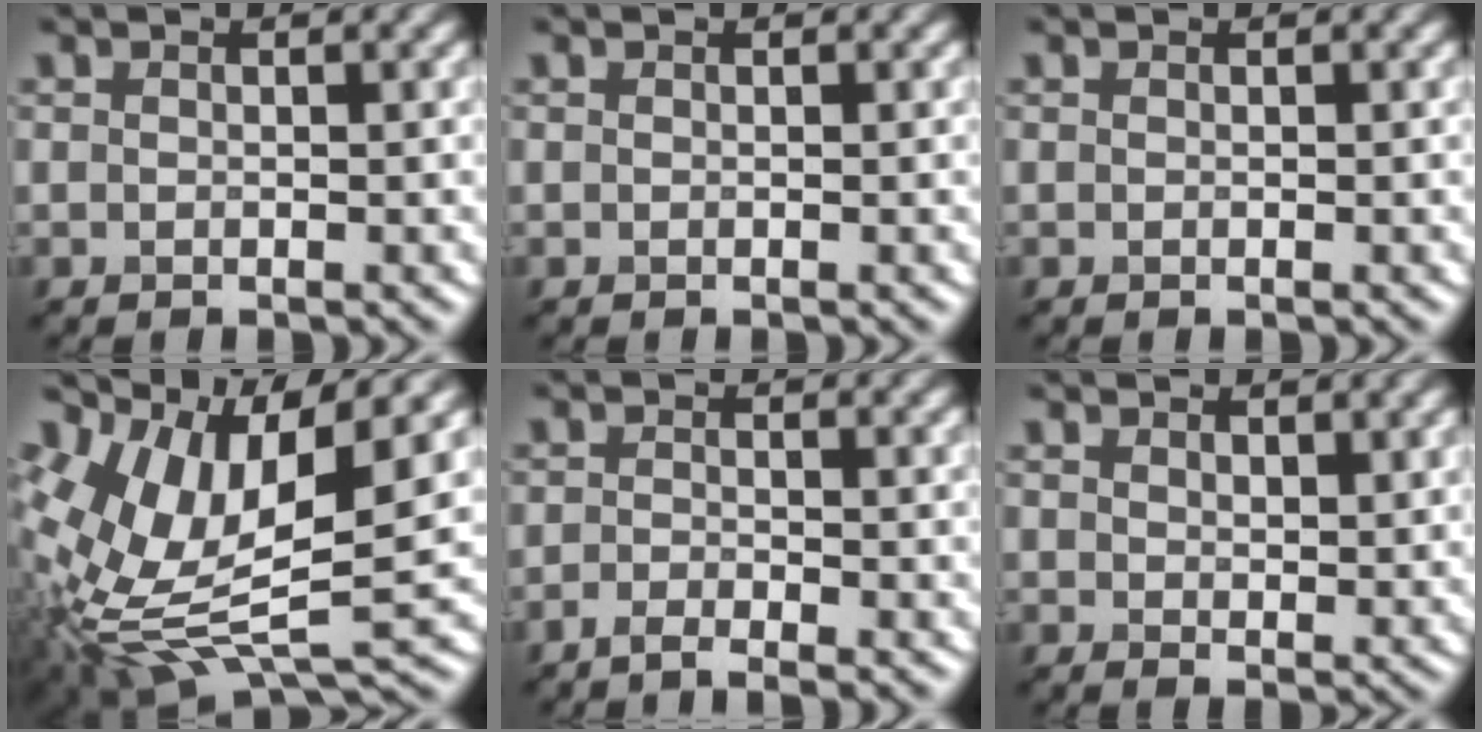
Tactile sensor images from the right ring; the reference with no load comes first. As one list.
[{"total": 0.0}, {"total": 0.0}, {"total": 11.1, "force": [1.7, 5.4, 9.6], "torque": [-0.205, -0.006, 0.029]}, {"total": 1.5, "force": [-1.2, 0.2, 1.0], "torque": [-0.019, -0.004, -0.027]}, {"total": 2.3, "force": [1.7, 1.2, 1.1], "torque": [-0.021, -0.007, 0.035]}]